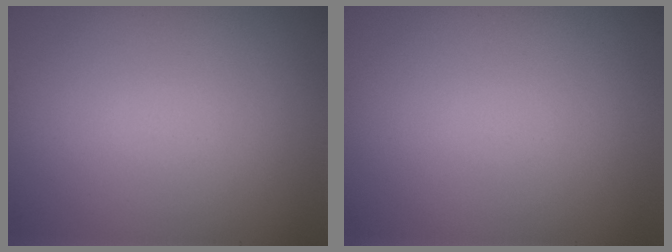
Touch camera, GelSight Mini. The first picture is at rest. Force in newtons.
{"total": 0.0}